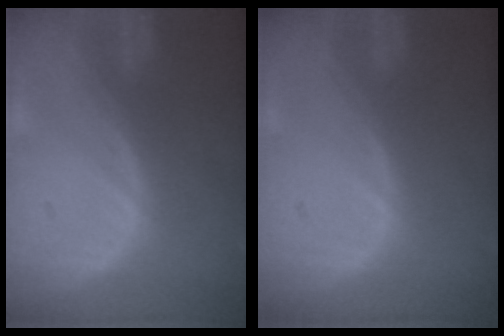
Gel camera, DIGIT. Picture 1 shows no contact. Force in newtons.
{"total": 0.0}